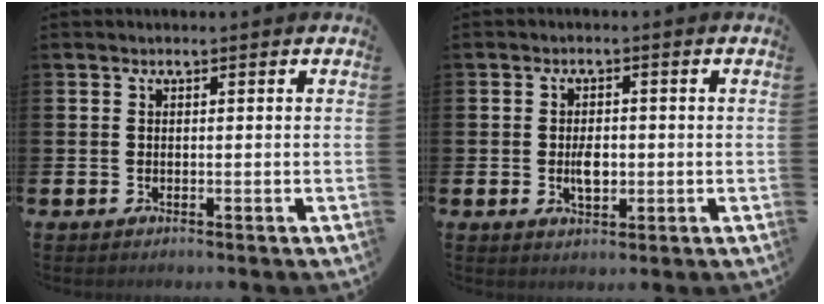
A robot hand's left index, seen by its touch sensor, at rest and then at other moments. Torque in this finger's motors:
{"motor_torque": [0.73, -0.03, 0.11, 0.11]}